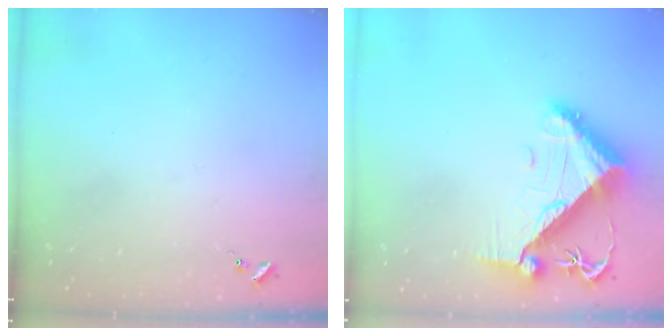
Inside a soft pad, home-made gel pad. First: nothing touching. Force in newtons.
{"total": 11.0, "press": 10.9, "slide": 1.4}